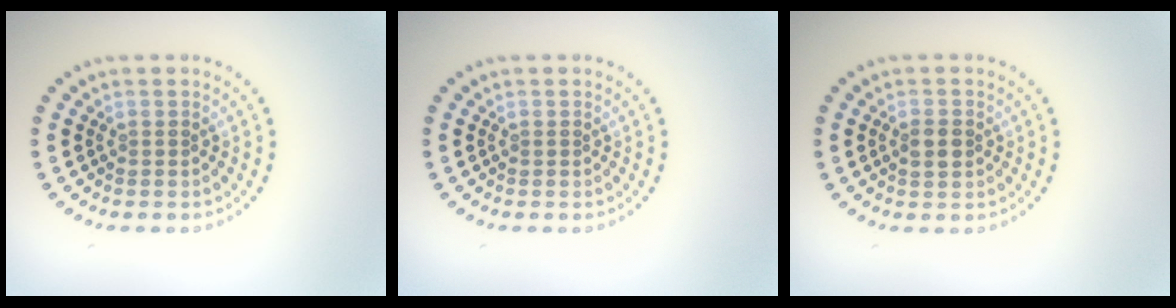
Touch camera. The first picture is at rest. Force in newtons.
{"total": 0.0}
{"total": 1.7, "press": 1.7, "slide": 0.1}